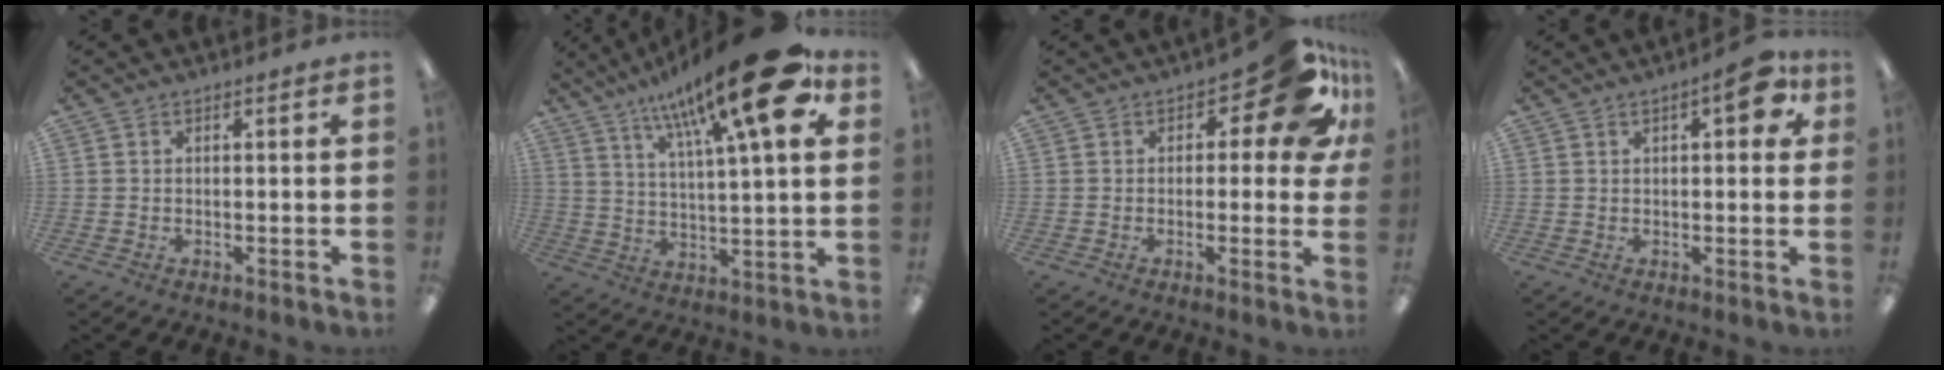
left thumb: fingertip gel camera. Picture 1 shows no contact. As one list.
[{"total": 22.5, "force": [13.6, 5.5, 17.1], "torque": [-0.267, -0.066, 0.211]}, {"total": 11.6, "force": [5.4, 5.1, 9.0], "torque": [-0.111, -0.027, 0.091]}, {"total": 8.3, "force": [3.1, 3.3, 6.9], "torque": [-0.094, -0.003, 0.047]}]